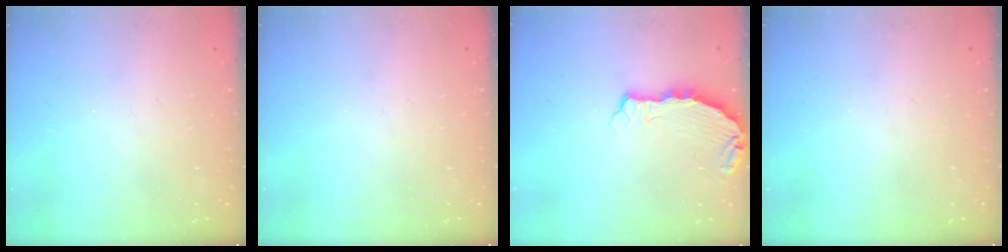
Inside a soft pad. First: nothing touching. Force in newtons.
{"total": 0.0}
{"total": 6.5, "press": 5.3, "slide": 3.8}
{"total": 0.0}